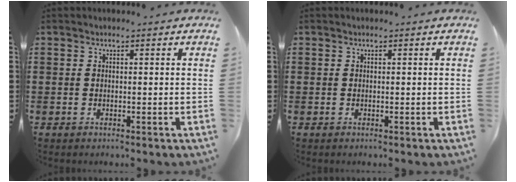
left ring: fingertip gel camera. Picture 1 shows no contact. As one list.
[{"total": 0.0}]